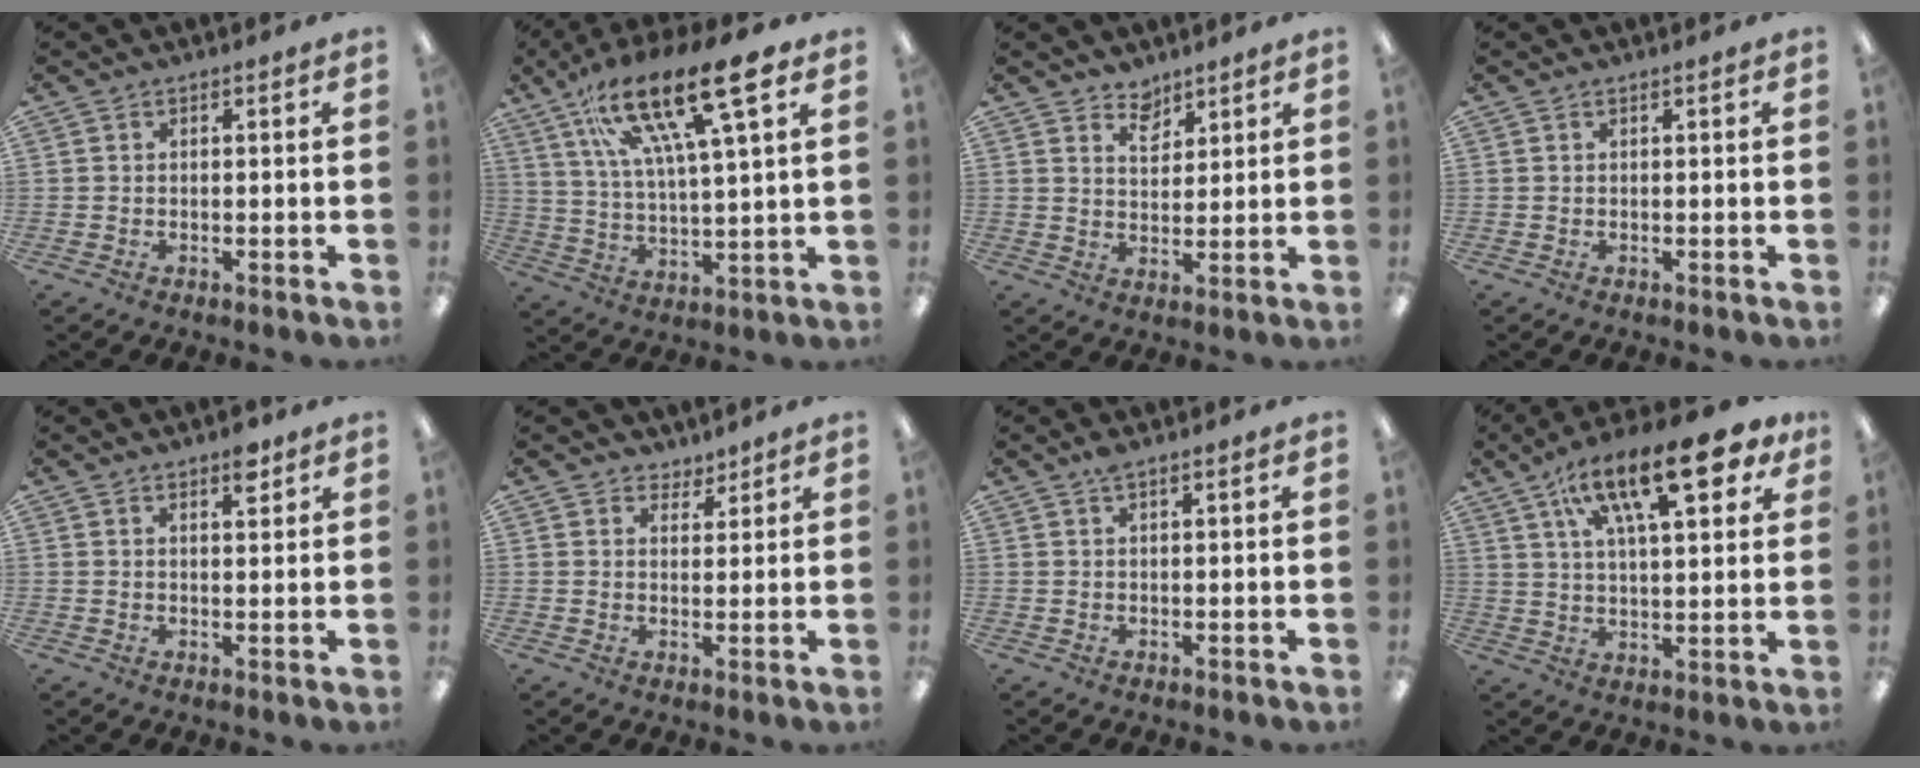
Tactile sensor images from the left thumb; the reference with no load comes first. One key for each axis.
{"total": 20.3, "fx": 12.4, "fy": 5.3, "fz": 15.2, "tx": -0.269, "ty": -0.055, "tz": 0.197}
{"total": 4.8, "fx": 4.0, "fy": 2.5, "fz": 0.9, "tx": -0.006, "ty": -0.024, "tz": 0.071}
{"total": 0.0}
{"total": 3.9, "fx": 2.6, "fy": 1.4, "fz": 2.4, "tx": -0.020, "ty": -0.012, "tz": 0.039}
{"total": 2.9, "fx": 2.6, "fy": 1.3, "fz": -0.1, "tx": 0.005, "ty": -0.016, "tz": 0.049}
{"total": 1.8, "fx": 1.2, "fy": 0.3, "fz": 1.3, "tx": -0.027, "ty": 0.002, "tz": 0.021}
{"total": 19.3, "fx": 11.0, "fy": 7.4, "fz": 14.1, "tx": -0.216, "ty": -0.046, "tz": 0.174}